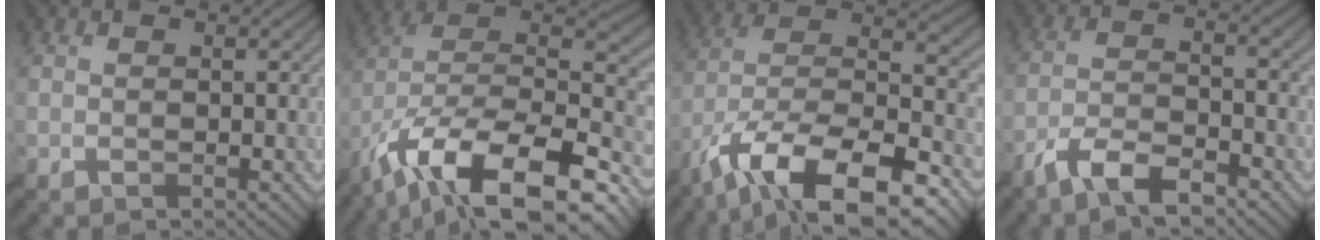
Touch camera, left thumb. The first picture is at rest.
{"total": 19.0, "force": [-9.6, 9.2, 13.5], "torque": [-0.283, -0.024, -0.156]}
{"total": 17.8, "force": [-10.2, 7.7, 12.5], "torque": [-0.258, -0.024, -0.171]}
{"total": 7.3, "force": [-5.4, 1.9, 4.5], "torque": [-0.089, 0.001, -0.110]}